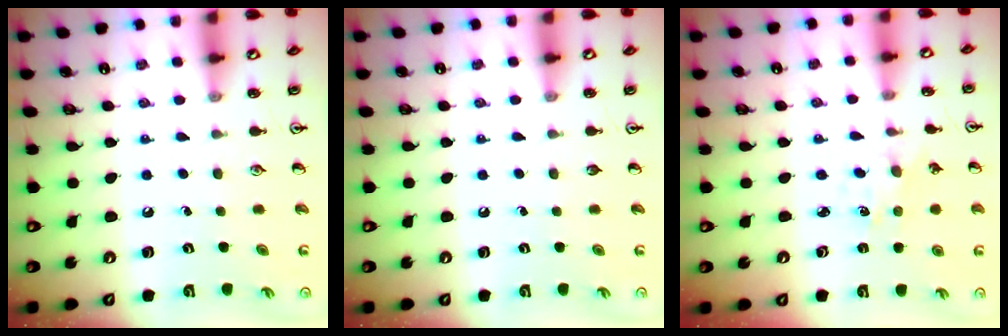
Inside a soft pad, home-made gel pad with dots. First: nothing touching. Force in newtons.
{"total": 0.0}
{"total": 2.0, "press": 1.9, "slide": 0.4}